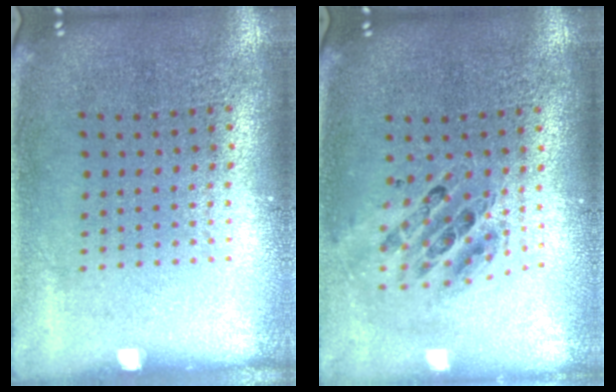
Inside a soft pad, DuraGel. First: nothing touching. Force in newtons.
{"total": 0.7, "press": 0.7, "slide": 0.1}